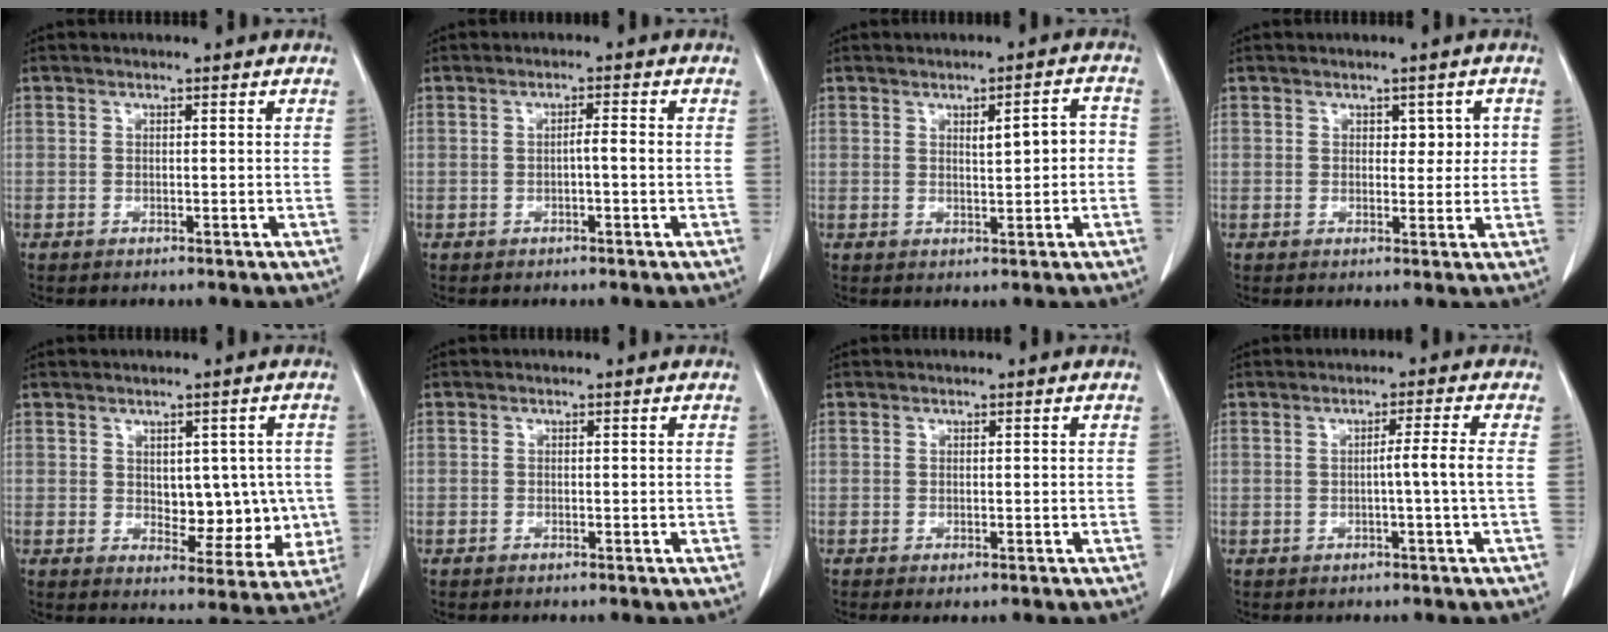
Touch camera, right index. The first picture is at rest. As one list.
[{"total": 2.3, "force": [-0.2, 0.5, 2.2], "torque": [-0.042, 0.008, -0.001]}, {"total": 5.0, "force": [0.3, 1.7, 4.7], "torque": [-0.073, 0.018, 0.011]}, {"total": 4.2, "force": [1.0, 2.7, 3.0], "torque": [-0.047, 0.016, 0.021]}, {"total": 10.7, "force": [0.1, 6.8, 8.3], "torque": [-0.109, 0.015, 0.027]}, {"total": 0.9, "force": [-0.5, 0.6, 0.4], "torque": [-0.010, 0.002, -0.007]}, {"total": 1.6, "force": [-0.6, 0.7, 1.3], "torque": [-0.035, -0.002, -0.006]}, {"total": 3.5, "force": [-0.5, -0.8, 3.4], "torque": [-0.056, 0.005, -0.005]}]